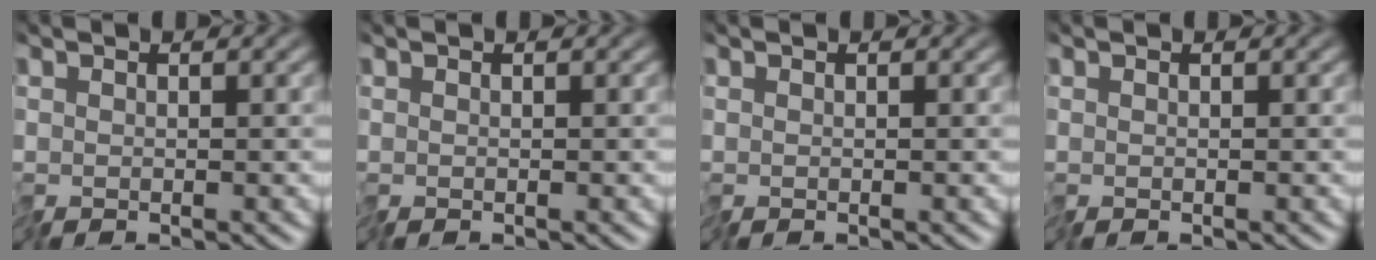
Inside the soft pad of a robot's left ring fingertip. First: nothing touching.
{"total": 0.0}
{"total": 0.0}
{"total": 0.0}